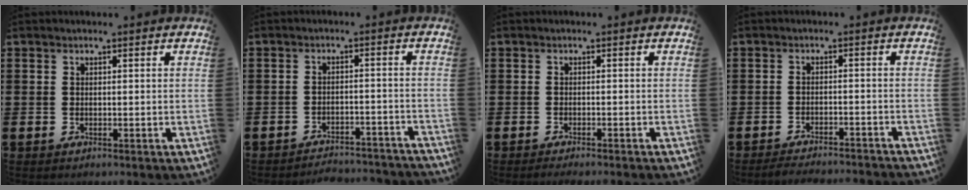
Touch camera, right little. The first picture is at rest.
{"total": 2.8, "force": [-2.8, 0.0, -0.1], "torque": [-0.003, 0.005, -0.061]}
{"total": 0.8, "force": [-0.8, -0.2, 0.2], "torque": [-0.003, -0.003, -0.015]}
{"total": 2.0, "force": [-2.0, -0.2, 0.2], "torque": [-0.004, 0.005, -0.042]}